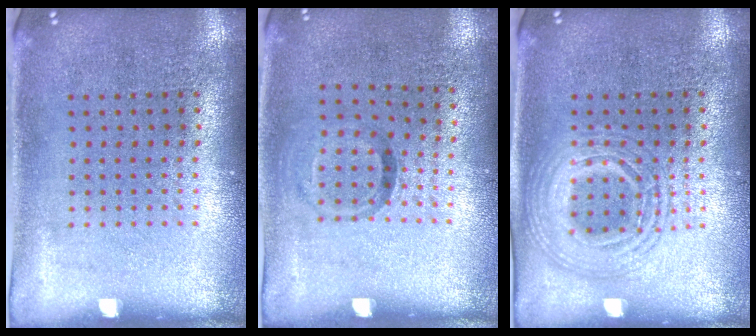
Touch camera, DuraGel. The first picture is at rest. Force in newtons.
{"total": 1.0, "press": 0.6, "slide": 0.8}
{"total": 2.8, "press": 2.8, "slide": 0.3}